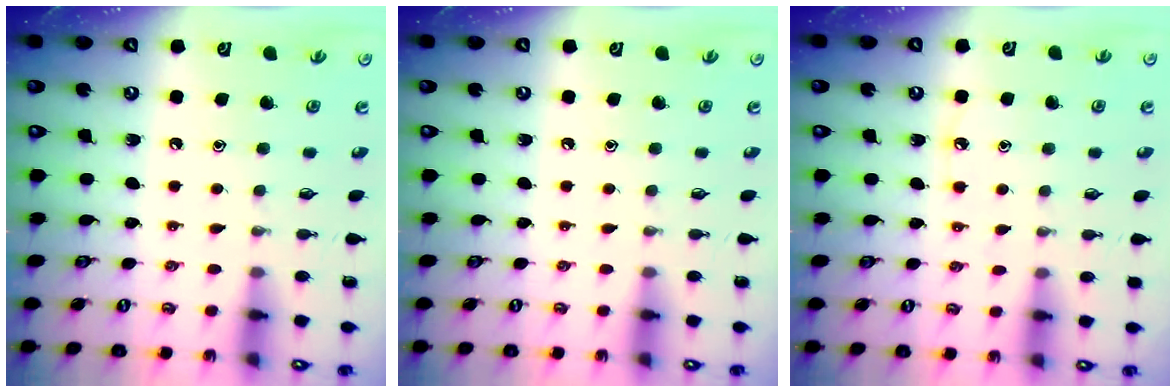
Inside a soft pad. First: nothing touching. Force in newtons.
{"total": 0.0}
{"total": 5.0, "press": 5.0, "slide": 0.7}